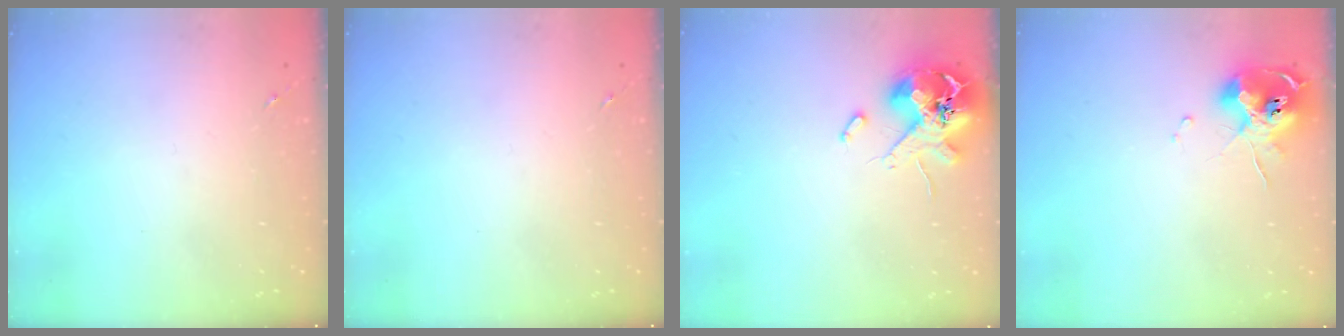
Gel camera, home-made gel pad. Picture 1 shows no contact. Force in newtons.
{"total": 0.0}
{"total": 13.9, "press": 13.8, "slide": 2.0}
{"total": 10.6, "press": 10.5, "slide": 1.2}